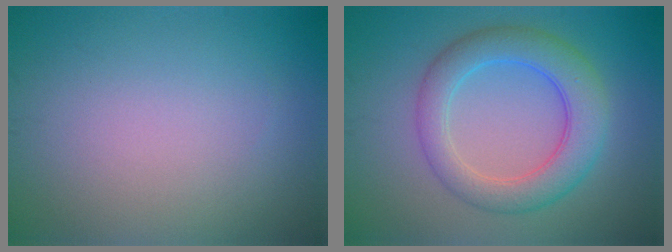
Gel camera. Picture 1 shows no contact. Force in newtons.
{"total": 5.9, "press": 5.9, "slide": 0.2}